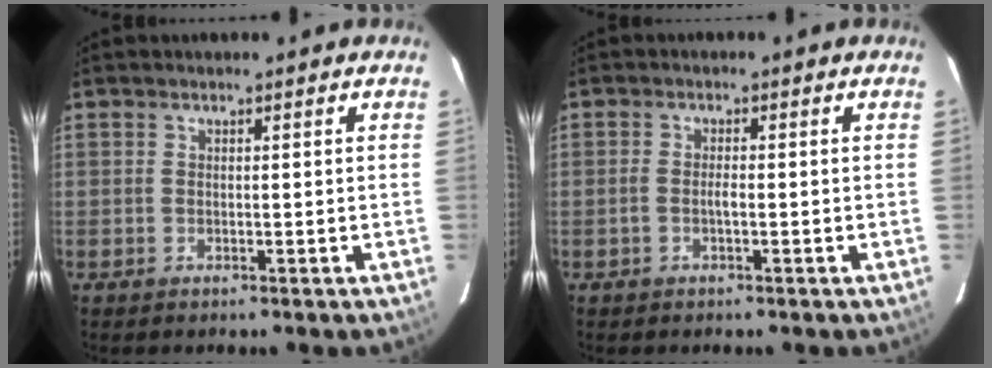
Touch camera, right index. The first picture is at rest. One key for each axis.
{"total": 1.5, "fx": -0.6, "fy": 0.3, "fz": 1.3, "tx": -0.028, "ty": 0.003, "tz": -0.012}